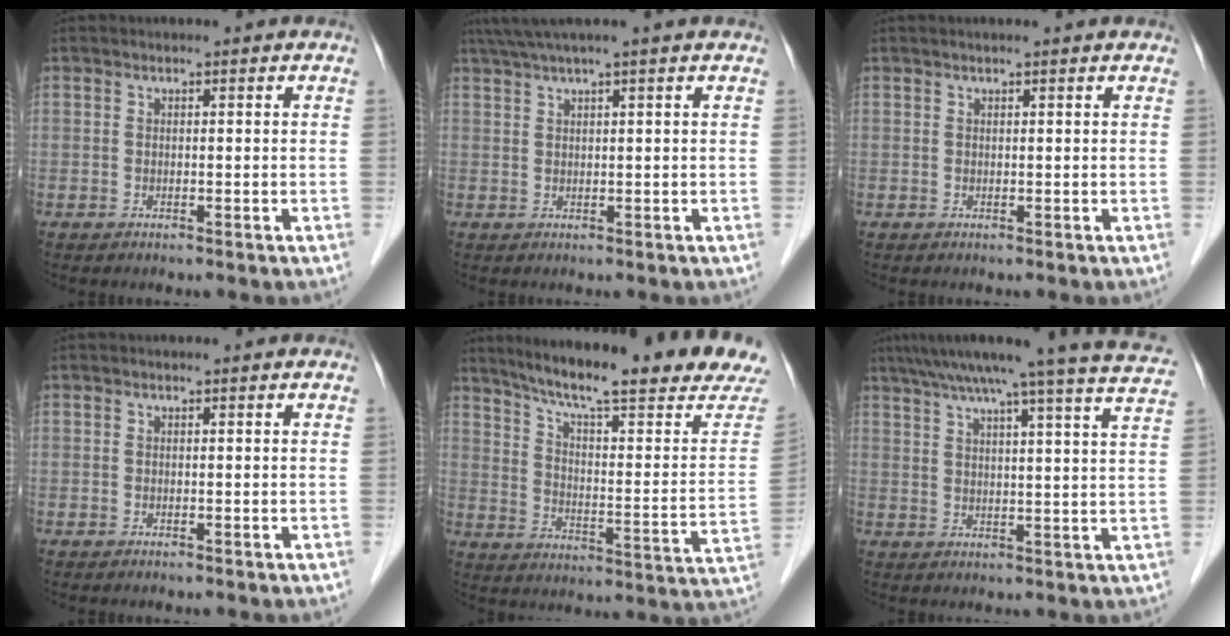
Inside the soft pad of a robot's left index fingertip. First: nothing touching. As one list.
[{"total": 5.0, "force": [3.8, -1.3, 2.9], "torque": [-0.045, 0.028, 0.070]}, {"total": 2.0, "force": [1.7, -0.1, 1.0], "torque": [-0.012, 0.017, 0.021]}, {"total": 0.0}, {"total": 25.2, "force": [21.4, 1.3, 13.3], "torque": [-0.201, -0.056, 0.286]}, {"total": 21.9, "force": [18.7, -0.9, 11.3], "torque": [-0.180, -0.016, 0.234]}]